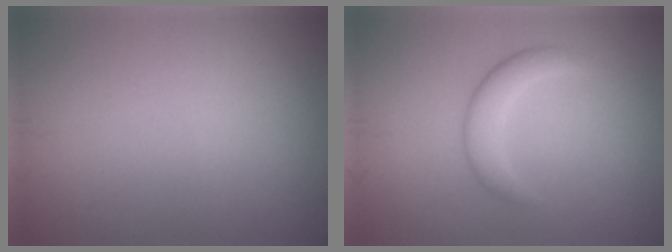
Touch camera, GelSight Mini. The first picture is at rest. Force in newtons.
{"total": 2.5, "press": 2.5, "slide": 0.0}